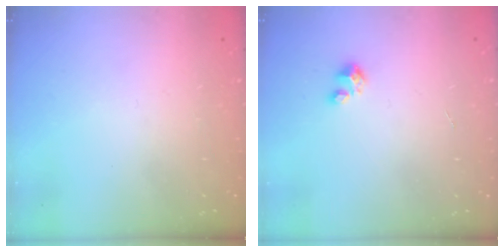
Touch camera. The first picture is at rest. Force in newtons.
{"total": 1.8, "press": 1.8, "slide": 0.1}